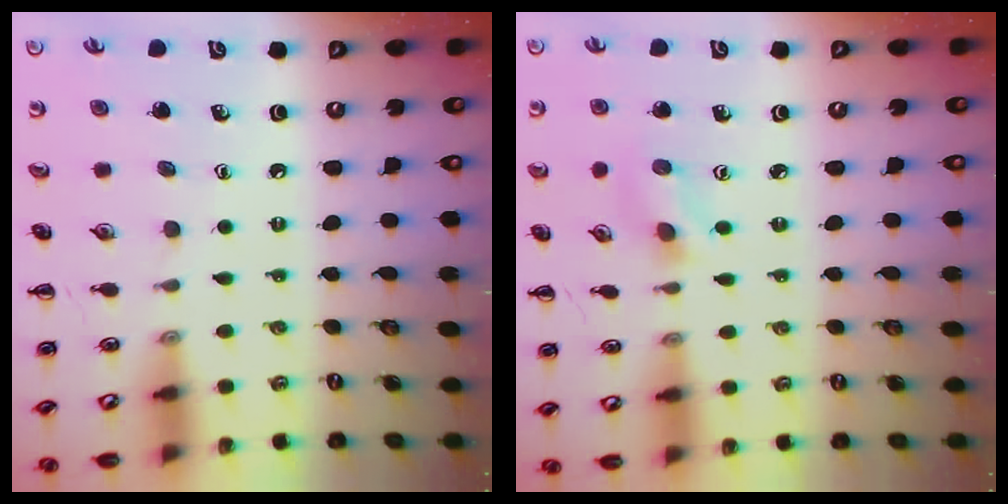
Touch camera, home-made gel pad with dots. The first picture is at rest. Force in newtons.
{"total": 2.6, "press": 2.4, "slide": 1.0}